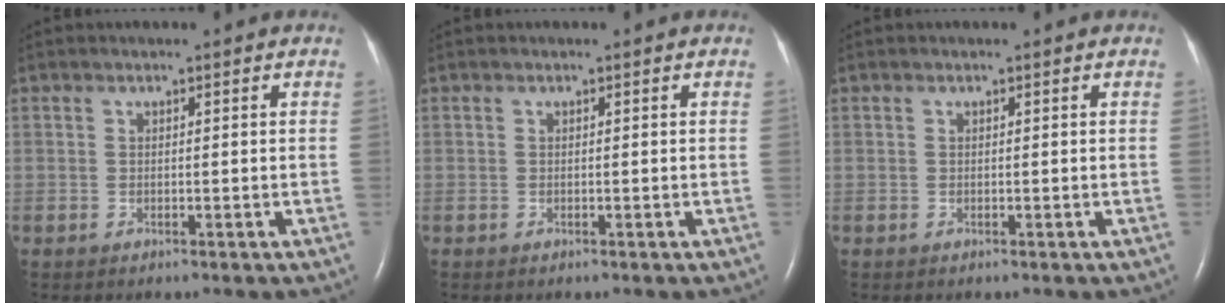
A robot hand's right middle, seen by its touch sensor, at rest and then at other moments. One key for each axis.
{"total": 0.0}
{"total": 0.0}